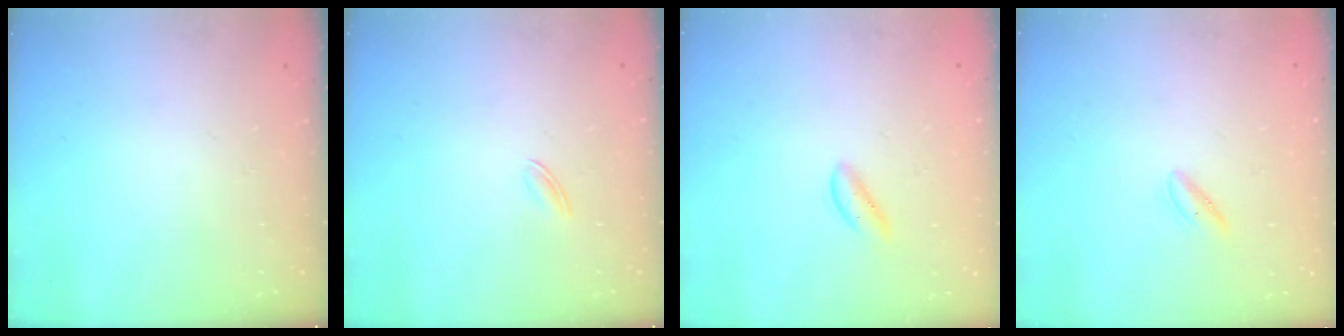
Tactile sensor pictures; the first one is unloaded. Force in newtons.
{"total": 1.6, "press": 1.5, "slide": 0.5}
{"total": 1.1, "press": 1.0, "slide": 0.3}
{"total": 1.8, "press": 1.6, "slide": 0.9}